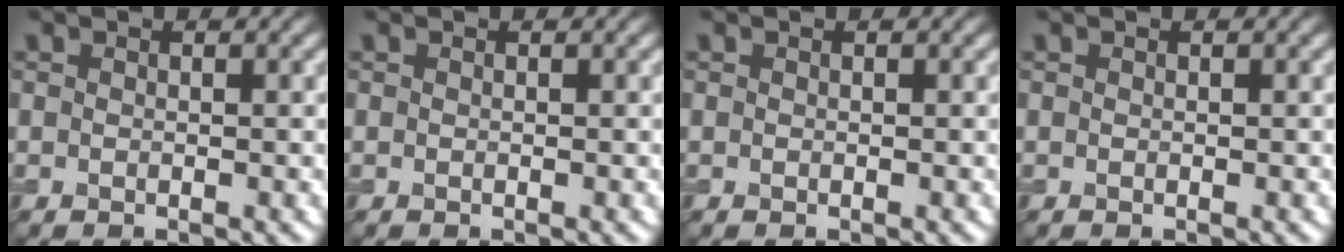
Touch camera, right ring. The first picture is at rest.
{"total": 0.0}
{"total": 0.0}
{"total": 0.0}